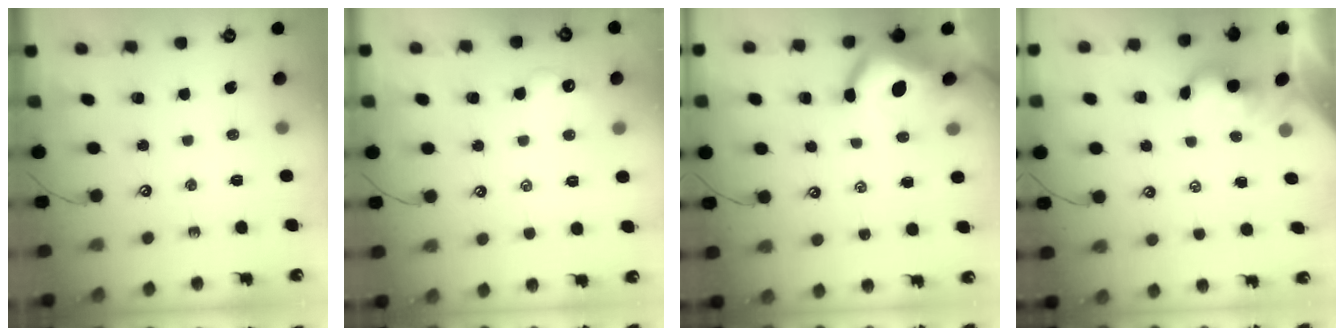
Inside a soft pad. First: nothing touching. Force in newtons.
{"total": 1.1, "press": 0.9, "slide": 0.5}
{"total": 8.9, "press": 8.7, "slide": 1.5}
{"total": 0.0}